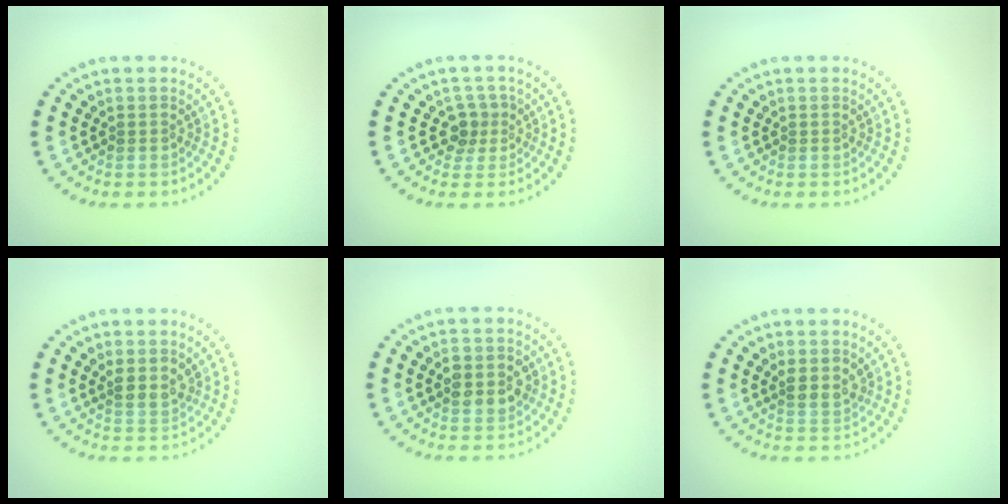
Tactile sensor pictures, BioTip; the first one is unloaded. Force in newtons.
{"total": 2.2, "press": 1.7, "slide": 1.4}
{"total": 0.0}
{"total": 2.0, "press": 1.7, "slide": 1.0}
{"total": 2.9, "press": 2.9, "slide": 0.2}
{"total": 2.0, "press": 1.7, "slide": 1.0}